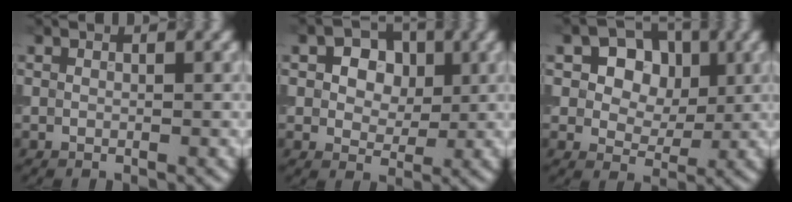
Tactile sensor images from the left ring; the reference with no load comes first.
{"total": 4.6, "force": [1.3, 3.3, 2.9], "torque": [-0.041, 0.009, 0.000]}
{"total": 6.3, "force": [1.9, 4.8, 3.6], "torque": [-0.060, 0.011, 0.013]}